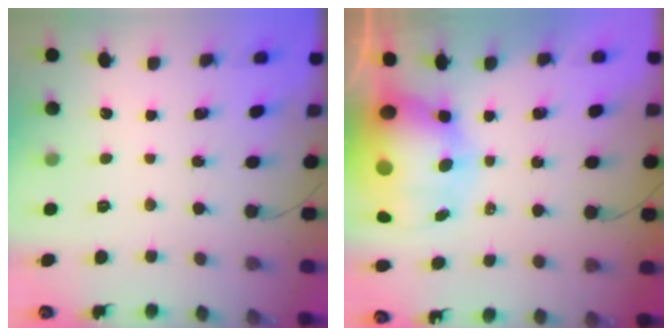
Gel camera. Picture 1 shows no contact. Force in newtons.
{"total": 18.2, "press": 17.6, "slide": 4.4}